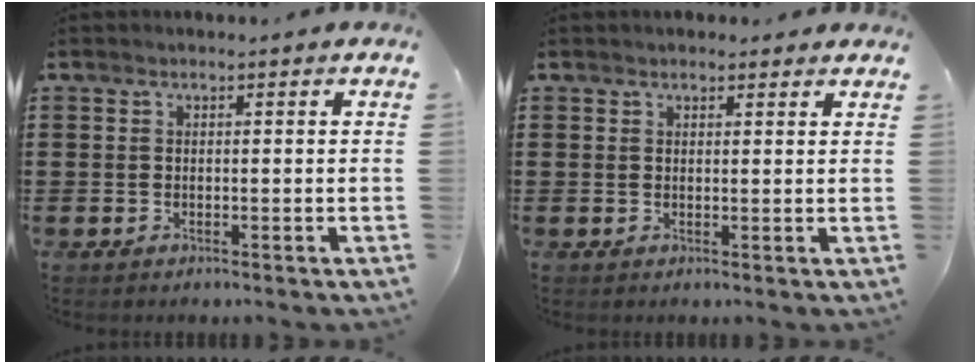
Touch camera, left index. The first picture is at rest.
{"total": 1.6, "force": [1.4, 0.6, 0.2], "torque": [-0.006, 0.005, 0.028]}